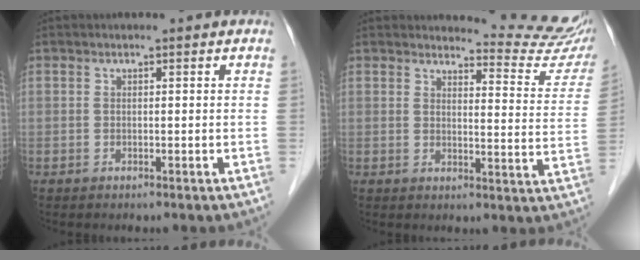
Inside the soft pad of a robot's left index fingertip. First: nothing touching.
{"total": 11.8, "force": [11.7, 0.2, 1.3], "torque": [-0.005, -0.086, 0.116]}